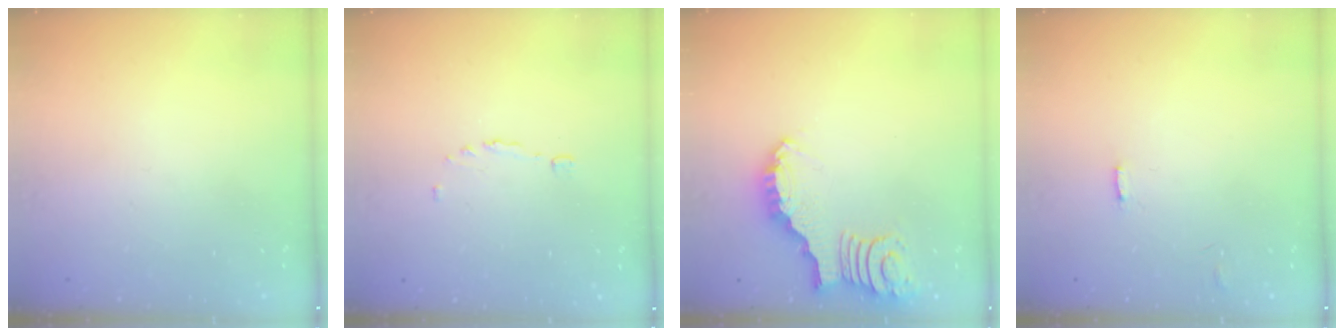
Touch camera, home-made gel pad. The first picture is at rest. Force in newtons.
{"total": 1.1, "press": 0.8, "slide": 0.7}
{"total": 2.9, "press": 2.9, "slide": 0.1}
{"total": 1.2, "press": 1.2, "slide": 0.1}